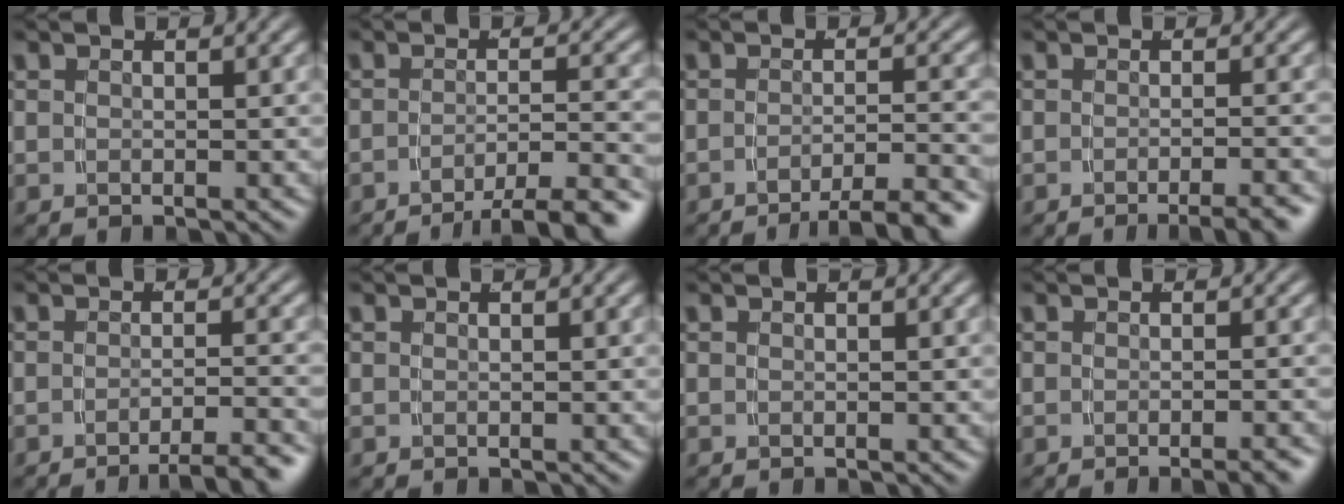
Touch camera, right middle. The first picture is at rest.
{"total": 6.6, "force": [-5.2, 1.5, 3.8], "torque": [-0.044, -0.017, -0.073]}
{"total": 5.9, "force": [-4.7, 1.1, 3.3], "torque": [-0.034, -0.012, -0.069]}
{"total": 3.5, "force": [-2.8, 0.4, 2.2], "torque": [-0.018, 0.001, -0.044]}
{"total": 4.4, "force": [-3.6, 0.6, 2.6], "torque": [-0.025, -0.006, -0.053]}
{"total": 0.0}
{"total": 0.0}
{"total": 2.3, "force": [-1.8, 0.2, 1.4], "torque": [-0.012, 0.003, -0.030]}